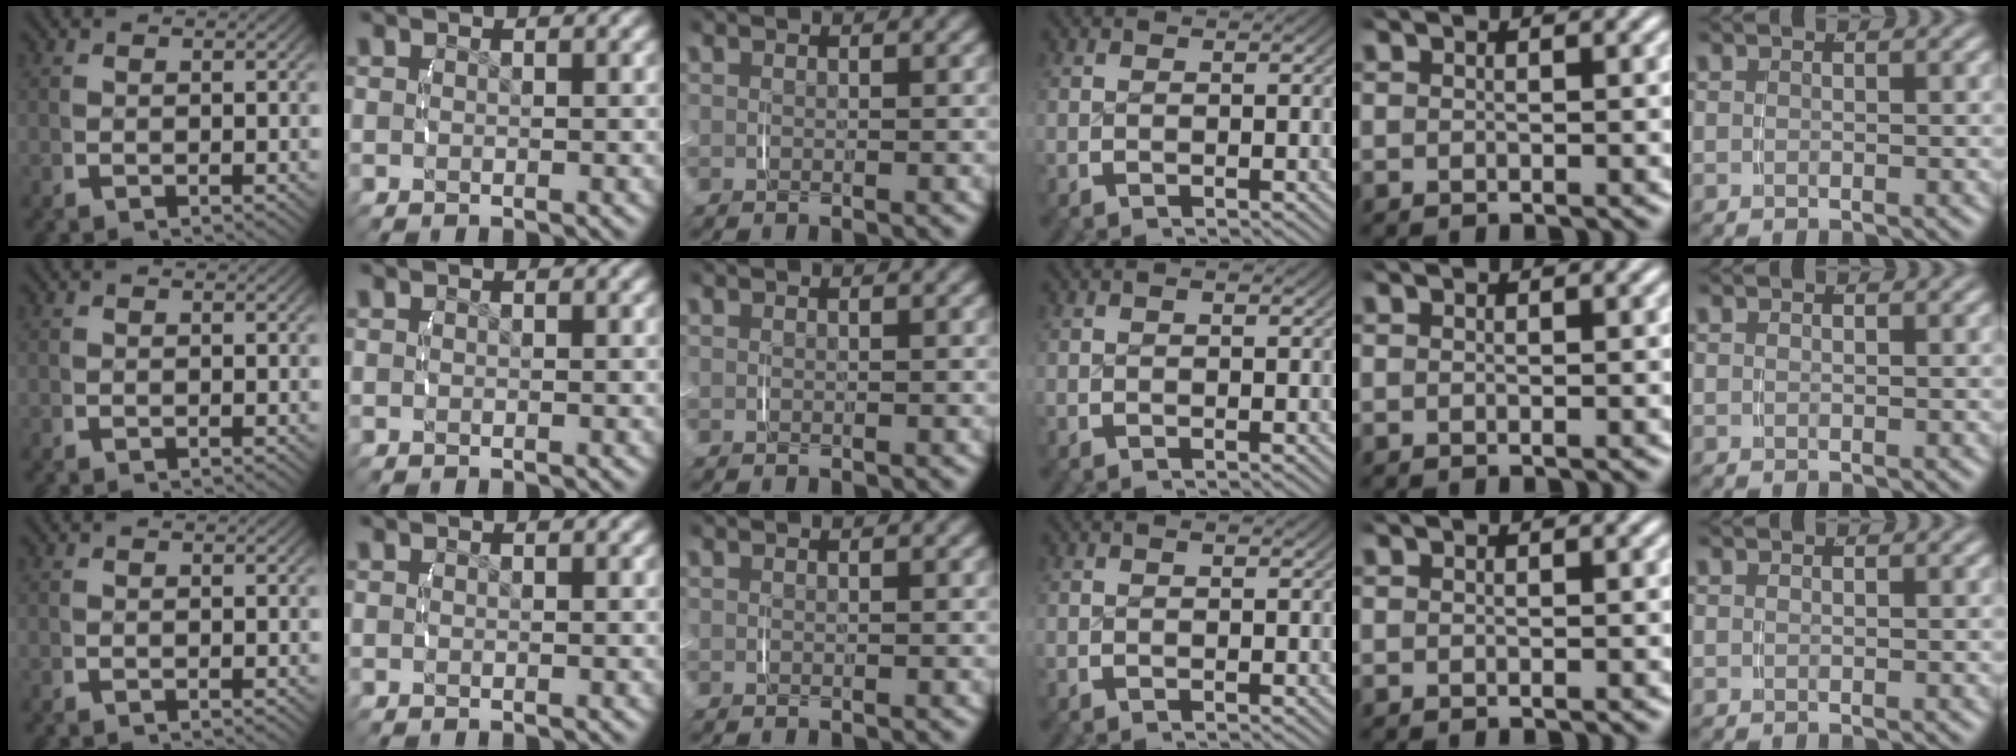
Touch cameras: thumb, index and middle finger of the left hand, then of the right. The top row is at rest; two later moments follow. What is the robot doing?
{"motion": "lift_and_place", "object": "small bumper sticker"}